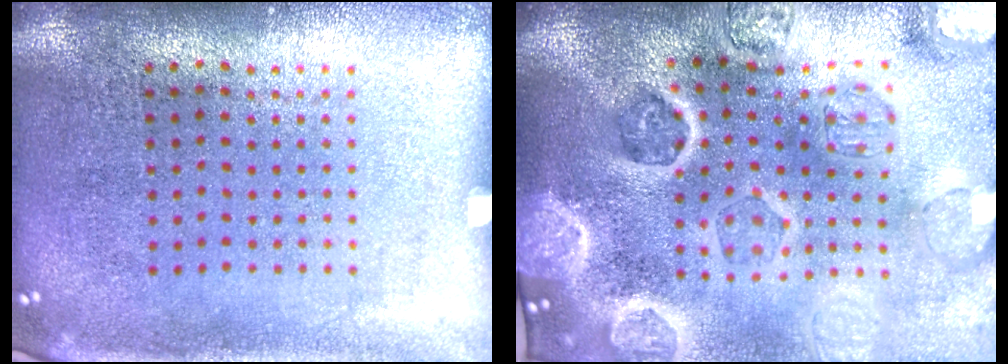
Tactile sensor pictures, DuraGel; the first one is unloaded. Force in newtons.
{"total": 4.9, "press": 4.3, "slide": 2.3}